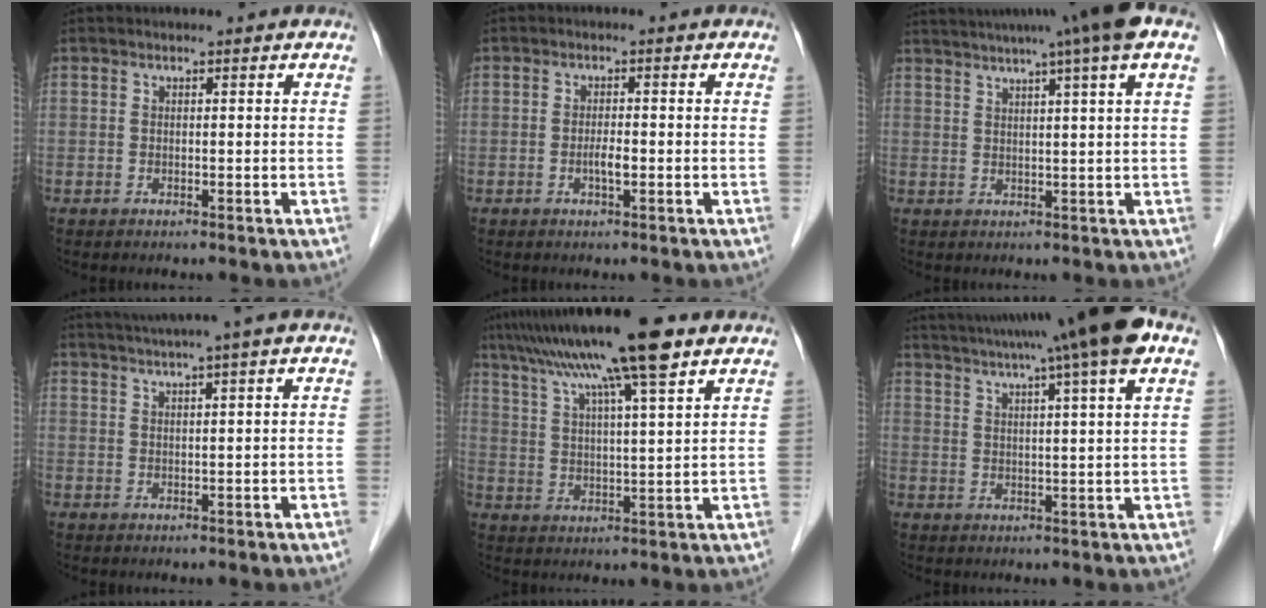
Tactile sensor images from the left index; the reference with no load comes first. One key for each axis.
{"total": 2.1, "fx": -0.7, "fy": 0.4, "fz": 1.9, "tx": -0.037, "ty": 0.001, "tz": -0.012}
{"total": 11.4, "fx": 8.0, "fy": -1.5, "fz": 8.0, "tx": -0.129, "ty": 0.027, "tz": 0.097}
{"total": 6.4, "fx": 4.9, "fy": -1.6, "fz": 3.7, "tx": -0.056, "ty": 0.021, "tz": 0.074}
{"total": 15.3, "fx": 10.6, "fy": 0.3, "fz": 11.1, "tx": -0.187, "ty": 0.038, "tz": 0.170}
{"total": 16.5, "fx": 12.5, "fy": -1.3, "fz": 10.7, "tx": -0.179, "ty": 0.024, "tz": 0.165}